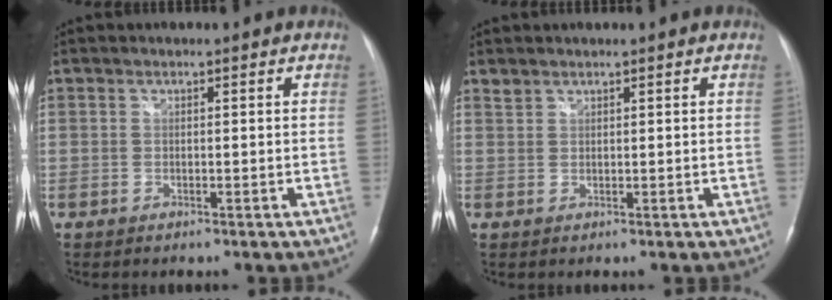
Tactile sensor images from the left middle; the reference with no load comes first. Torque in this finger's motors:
{"motor_torque": [0.08, -0.06, 0.02, 0.01]}